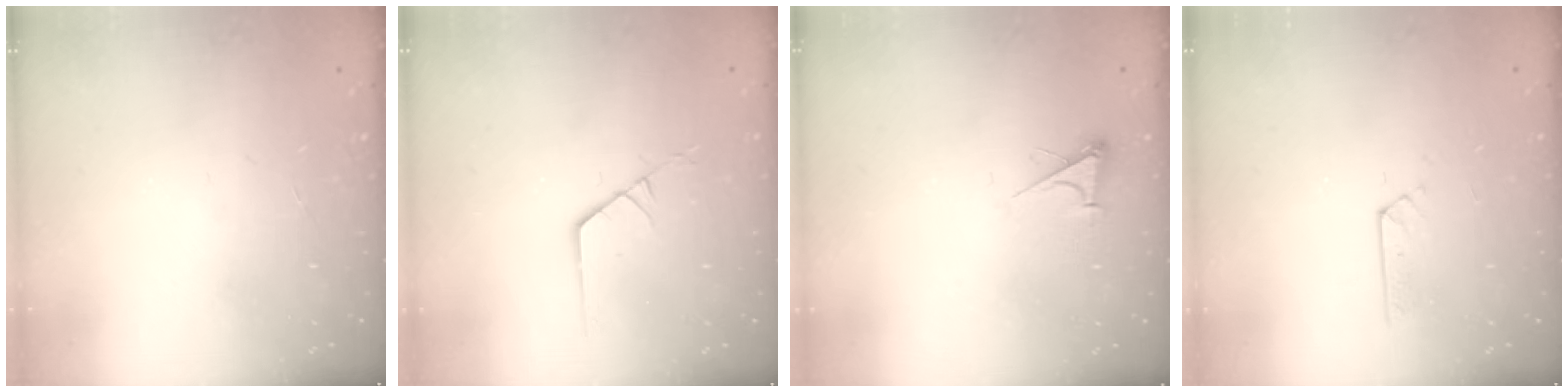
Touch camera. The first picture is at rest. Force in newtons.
{"total": 1.3, "press": 1.3, "slide": 0.1}
{"total": 3.4, "press": 3.4, "slide": 0.4}
{"total": 2.6, "press": 2.6, "slide": 0.3}